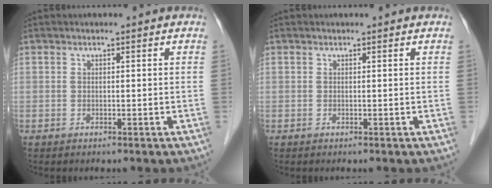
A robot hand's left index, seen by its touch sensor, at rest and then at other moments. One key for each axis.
{"total": 0.0}